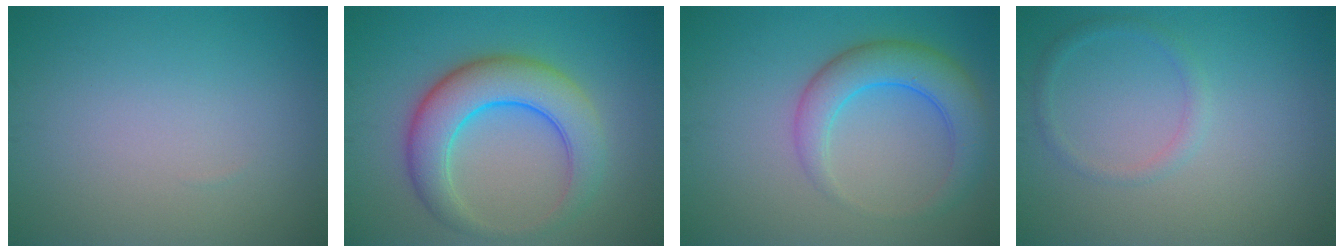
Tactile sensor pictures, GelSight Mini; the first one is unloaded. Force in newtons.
{"total": 7.0, "press": 7.0, "slide": 0.2}
{"total": 5.1, "press": 5.1, "slide": 0.2}
{"total": 1.3, "press": 1.3, "slide": 0.1}